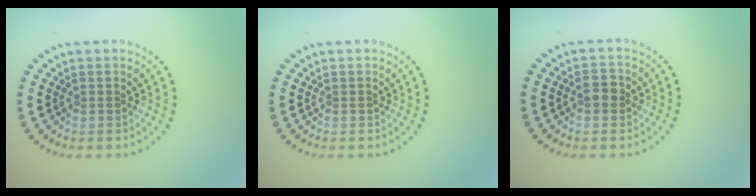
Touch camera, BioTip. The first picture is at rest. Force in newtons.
{"total": 0.0}
{"total": 1.8, "press": 1.8, "slide": 0.2}